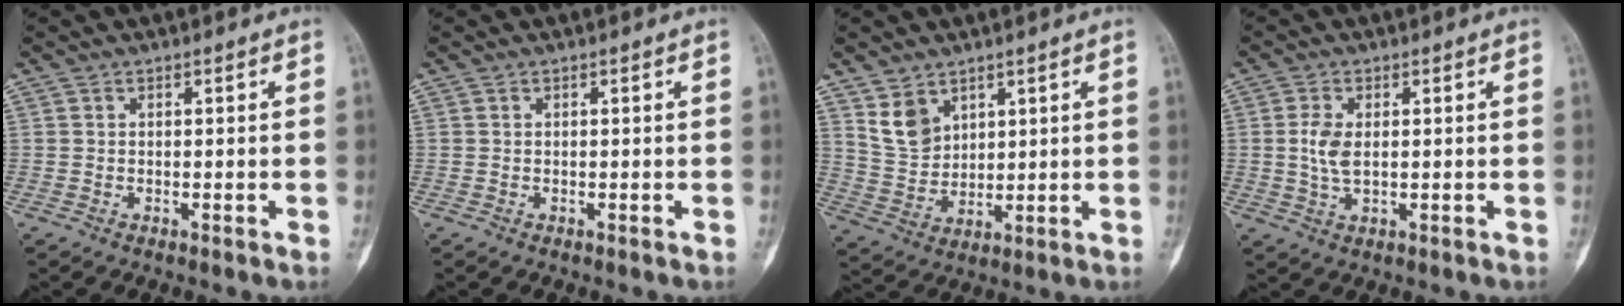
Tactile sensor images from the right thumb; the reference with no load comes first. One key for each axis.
{"total": 0.0}
{"total": 6.9, "fx": 4.0, "fy": 4.7, "fz": 3.0, "tx": -0.041, "ty": -0.025, "tz": 0.092}
{"total": 4.6, "fx": 0.4, "fy": 2.3, "fz": 3.9, "tx": -0.088, "ty": -0.004, "tz": 0.007}